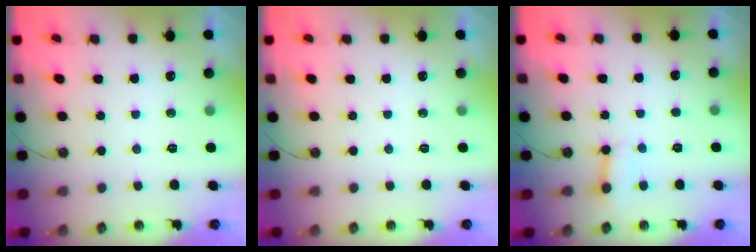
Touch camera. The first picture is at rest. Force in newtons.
{"total": 0.0}
{"total": 3.7, "press": 3.6, "slide": 0.4}